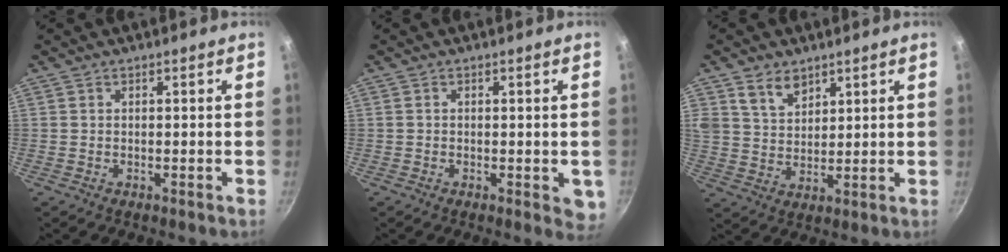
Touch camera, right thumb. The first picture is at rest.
{"total": 3.5, "force": [-0.6, 1.8, 2.9], "torque": [-0.027, -0.005, -0.008]}
{"total": 6.4, "force": [4.0, 4.2, 2.9], "torque": [-0.034, -0.021, 0.079]}